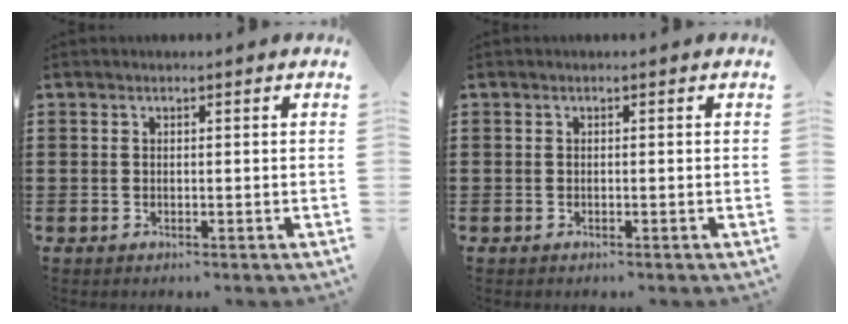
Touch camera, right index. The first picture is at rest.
{"total": 0.0}